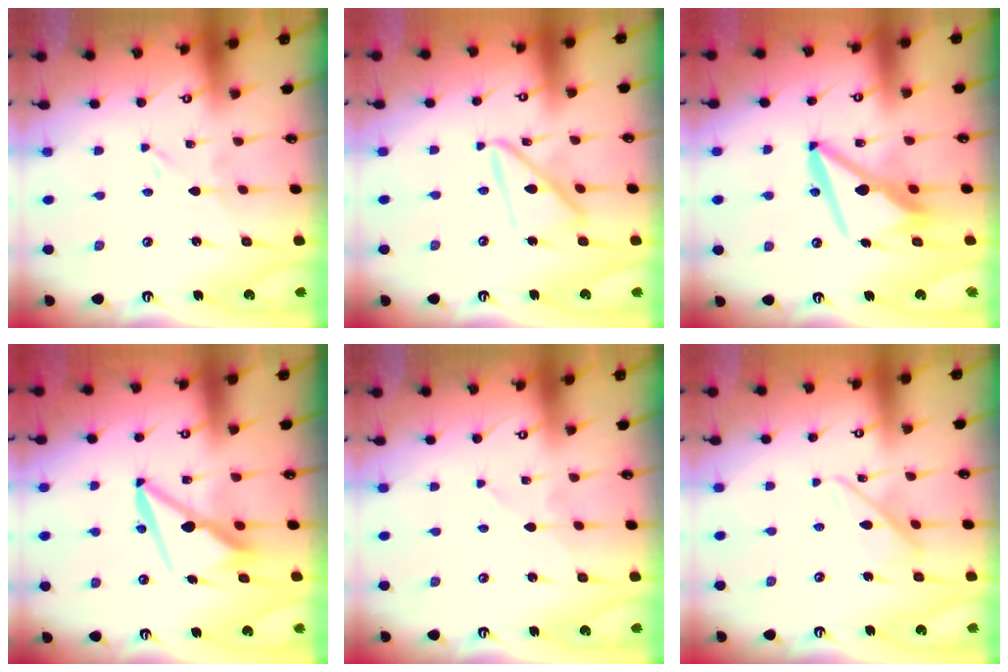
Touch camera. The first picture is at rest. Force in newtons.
{"total": 13.6, "press": 13.5, "slide": 1.2}
{"total": 11.8, "press": 11.7, "slide": 1.7}
{"total": 9.1, "press": 8.9, "slide": 1.7}
{"total": 2.4, "press": 2.4, "slide": 0.3}
{"total": 12.1, "press": 12.1, "slide": 1.2}